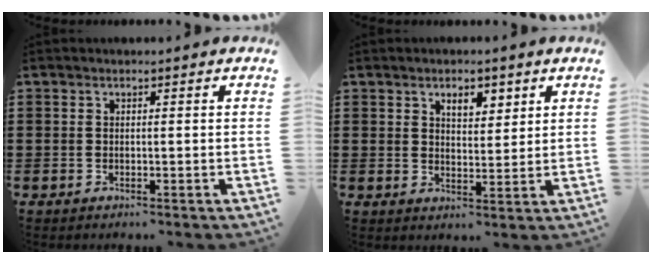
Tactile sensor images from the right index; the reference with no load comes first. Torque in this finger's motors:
{"motor_torque": [0.16, 0.01, 0.31, 0.04]}